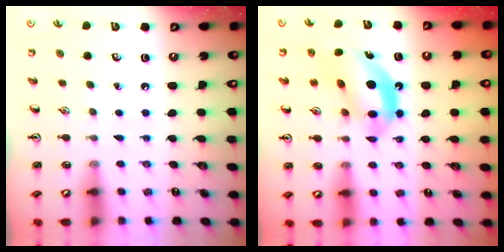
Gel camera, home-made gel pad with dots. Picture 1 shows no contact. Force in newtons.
{"total": 12.0, "press": 11.4, "slide": 3.7}